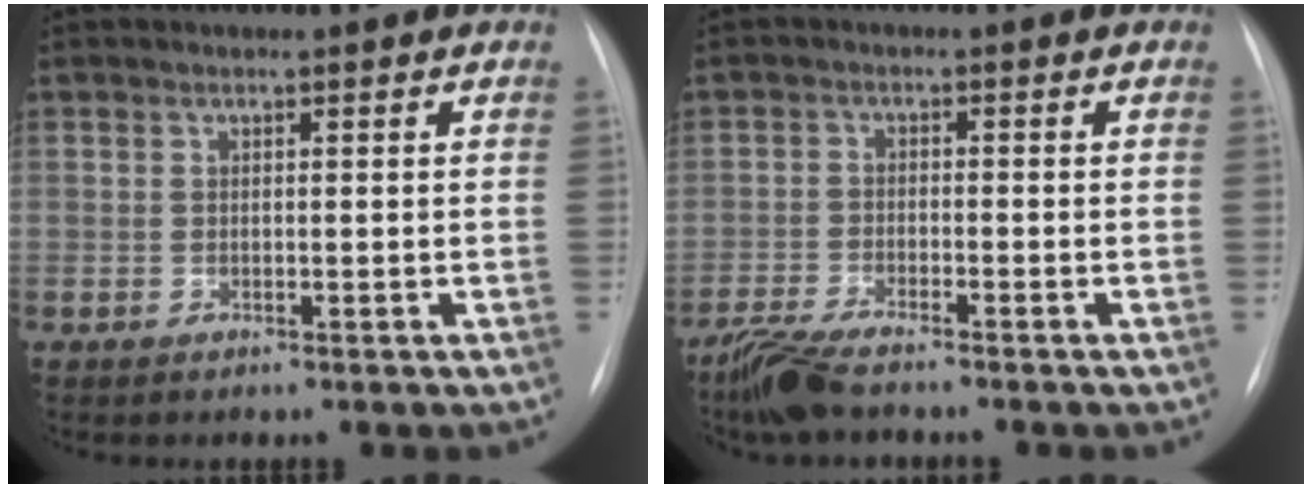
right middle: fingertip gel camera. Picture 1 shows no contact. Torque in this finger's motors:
{"motor_torque": [-0.05, -0.18, 0.05, 0.02]}